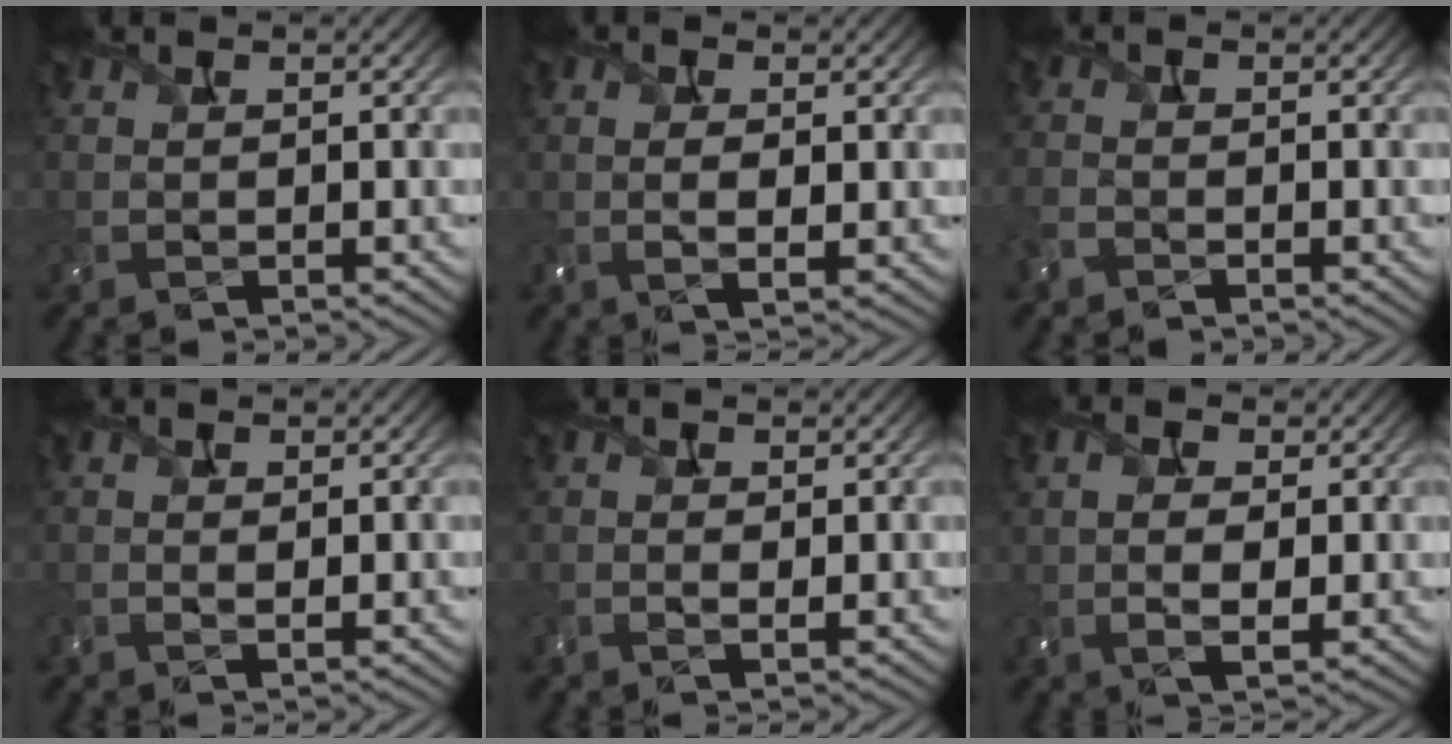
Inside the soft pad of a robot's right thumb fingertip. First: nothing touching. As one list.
[{"total": 2.8, "force": [0.4, 1.4, 2.4], "torque": [-0.048, -0.003, 0.009]}, {"total": 2.1, "force": [-1.4, 1.1, 1.0], "torque": [-0.029, -0.003, -0.040]}, {"total": 1.1, "force": [0.7, 0.4, 0.7], "torque": [-0.017, 0.002, 0.012]}, {"total": 1.3, "force": [0.7, 0.6, 0.9], "torque": [-0.022, 0.001, 0.011]}, {"total": 4.3, "force": [1.0, 2.3, 3.5], "torque": [-0.075, 0.004, 0.016]}]